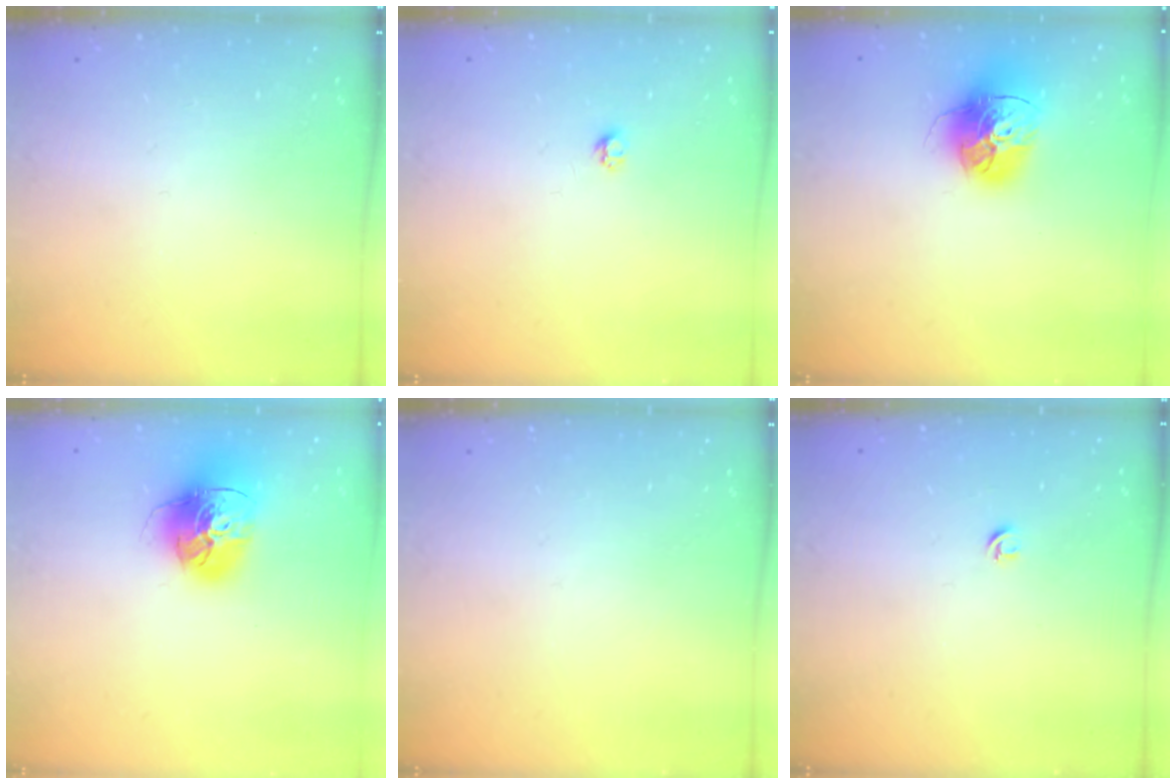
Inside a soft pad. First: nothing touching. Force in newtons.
{"total": 2.7, "press": 2.7, "slide": 0.4}
{"total": 16.0, "press": 16.0, "slide": 1.7}
{"total": 17.4, "press": 17.3, "slide": 2.1}
{"total": 0.0}
{"total": 3.9, "press": 3.9, "slide": 0.7}